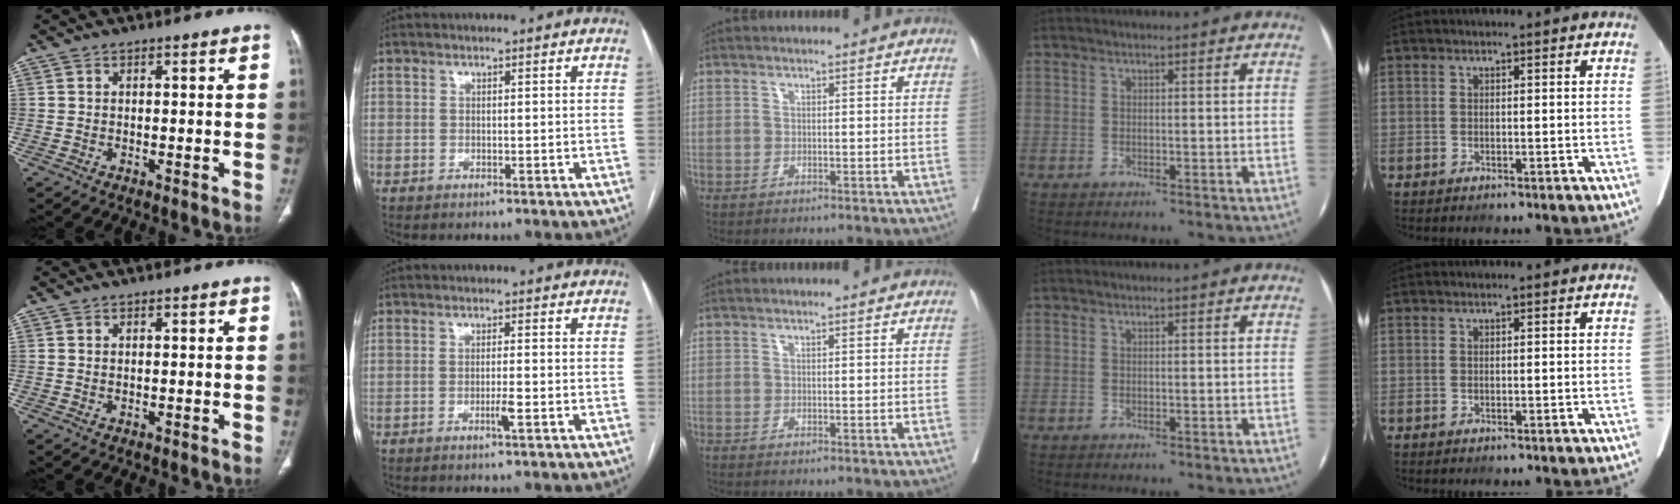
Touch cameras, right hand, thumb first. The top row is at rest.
{"index": {"total": 2.2, "force": [-0.8, -0.1, 2.1], "torque": [-0.039, -0.003, -0.015]}}